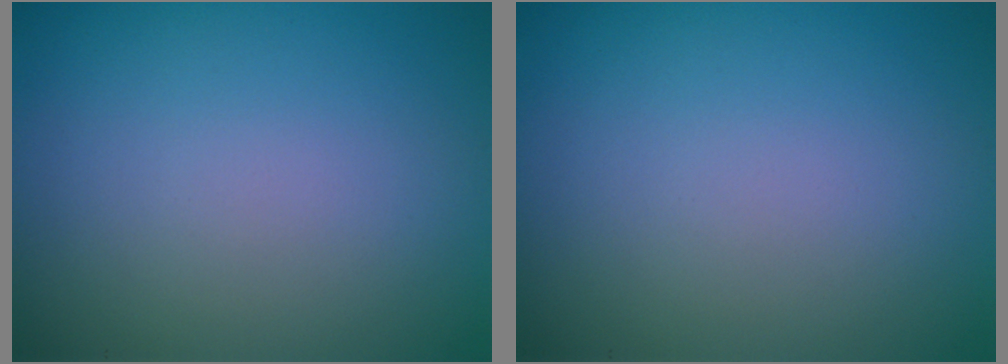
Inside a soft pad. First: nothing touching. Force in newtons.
{"total": 0.0}